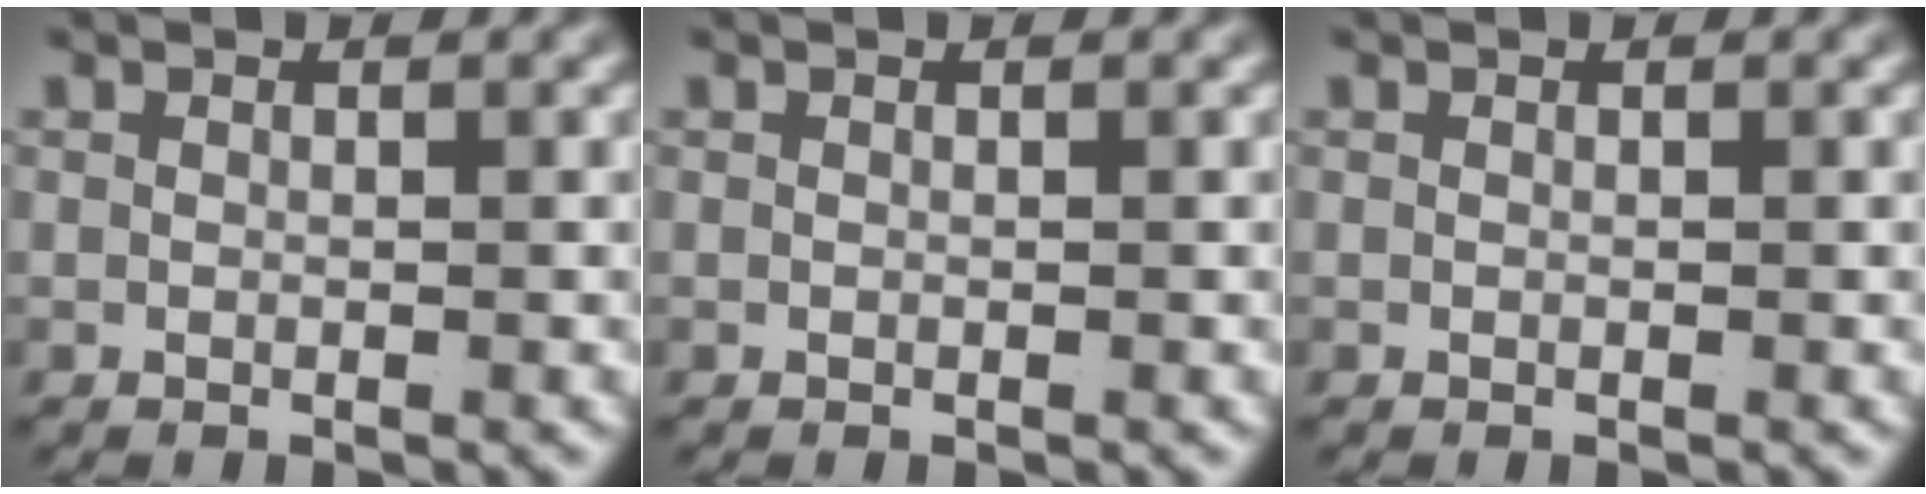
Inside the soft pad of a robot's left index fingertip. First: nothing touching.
{"total": 0.0}
{"total": 0.0}